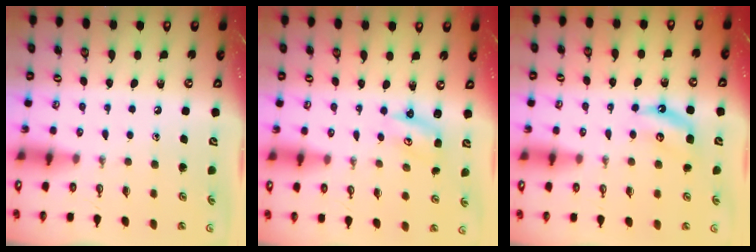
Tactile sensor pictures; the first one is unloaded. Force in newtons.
{"total": 2.6, "press": 2.6, "slide": 0.2}
{"total": 5.4, "press": 5.4, "slide": 0.6}